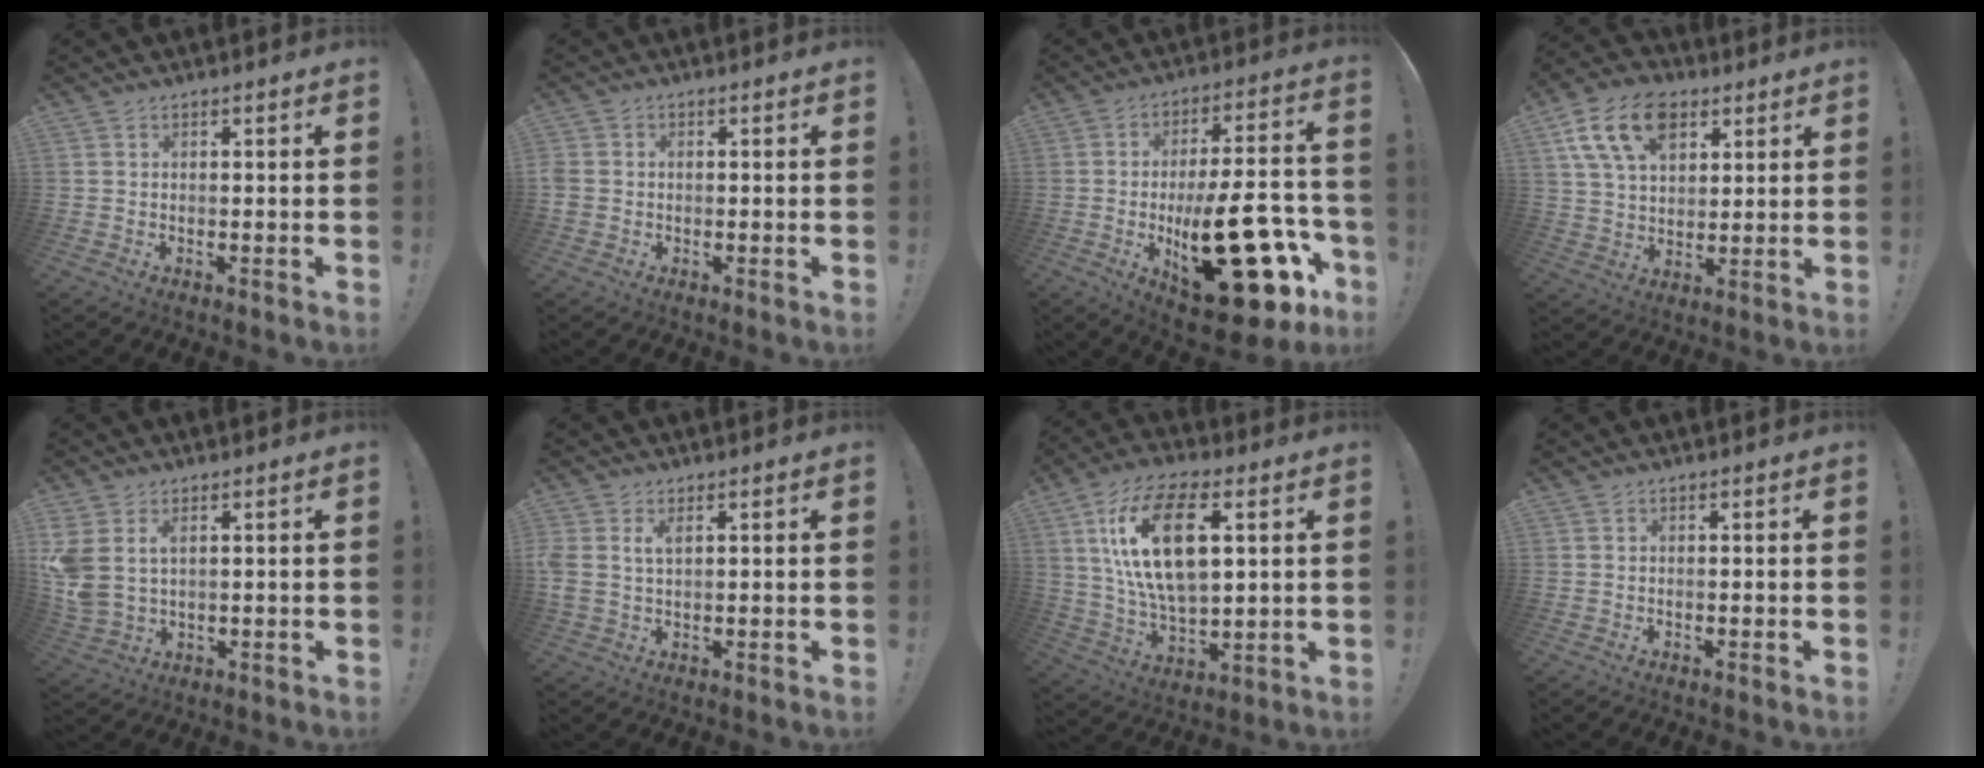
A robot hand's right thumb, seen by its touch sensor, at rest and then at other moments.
{"total": 2.5, "force": [-0.4, 2.2, 1.2], "torque": [-0.030, 0.003, -0.006]}
{"total": 28.3, "force": [-8.0, 11.4, 24.6], "torque": [-0.377, 0.041, -0.113]}
{"total": 16.2, "force": [7.7, 10.5, 9.7], "torque": [-0.168, -0.023, 0.144]}
{"total": 6.4, "force": [2.8, 4.0, 4.2], "torque": [-0.083, -0.014, 0.054]}
{"total": 3.4, "force": [1.6, 1.8, 2.5], "torque": [-0.047, -0.003, 0.028]}
{"total": 20.0, "force": [6.4, 10.6, 15.7], "torque": [-0.292, -0.010, 0.103]}
{"total": 0.0}